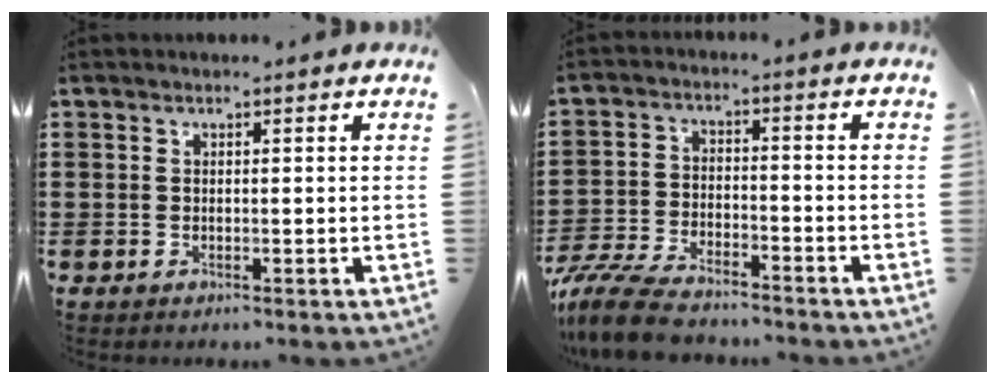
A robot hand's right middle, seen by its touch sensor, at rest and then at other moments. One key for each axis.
{"total": 7.9, "fx": -7.1, "fy": 1.5, "fz": 3.1, "tx": -0.072, "ty": 0.009, "tz": -0.141}